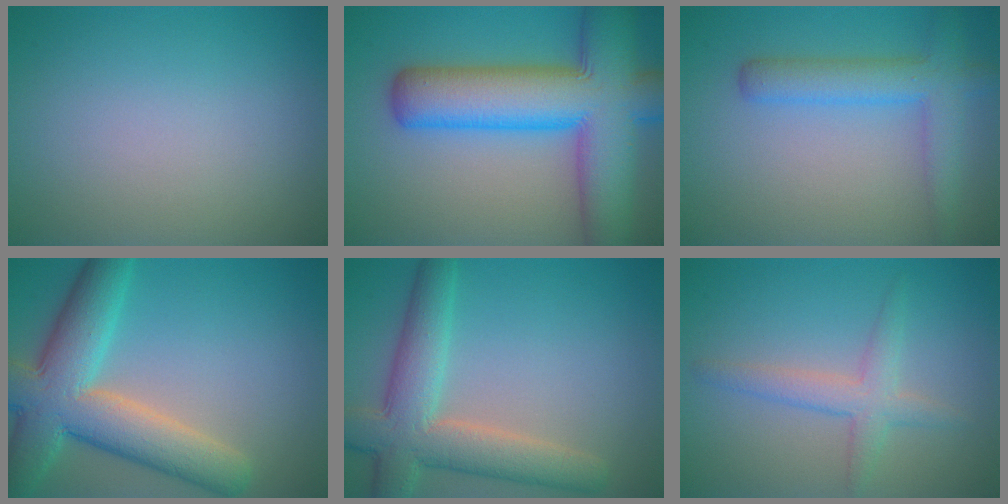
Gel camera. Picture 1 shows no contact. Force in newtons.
{"total": 12.8, "press": 12.8, "slide": 0.5}
{"total": 4.2, "press": 4.2, "slide": 0.2}
{"total": 9.5, "press": 9.5, "slide": 0.7}
{"total": 6.9, "press": 6.9, "slide": 0.6}
{"total": 2.8, "press": 2.8, "slide": 0.1}